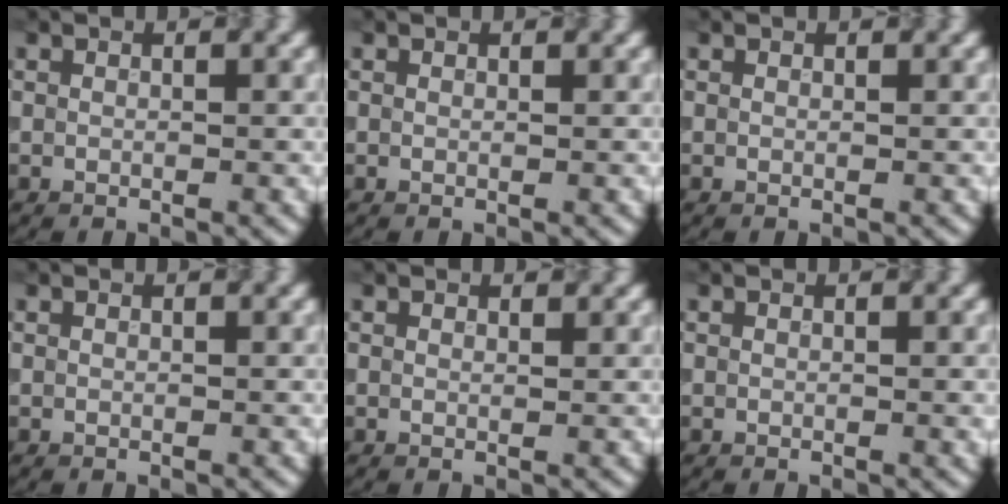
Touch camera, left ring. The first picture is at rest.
{"total": 0.0}
{"total": 0.0}
{"total": 0.0}
{"total": 0.5, "force": [0.4, 0.2, 0.0], "torque": [0.002, -0.004, 0.005]}
{"total": 0.6, "force": [0.0, 0.1, 0.6], "torque": [-0.005, -0.001, 0.000]}